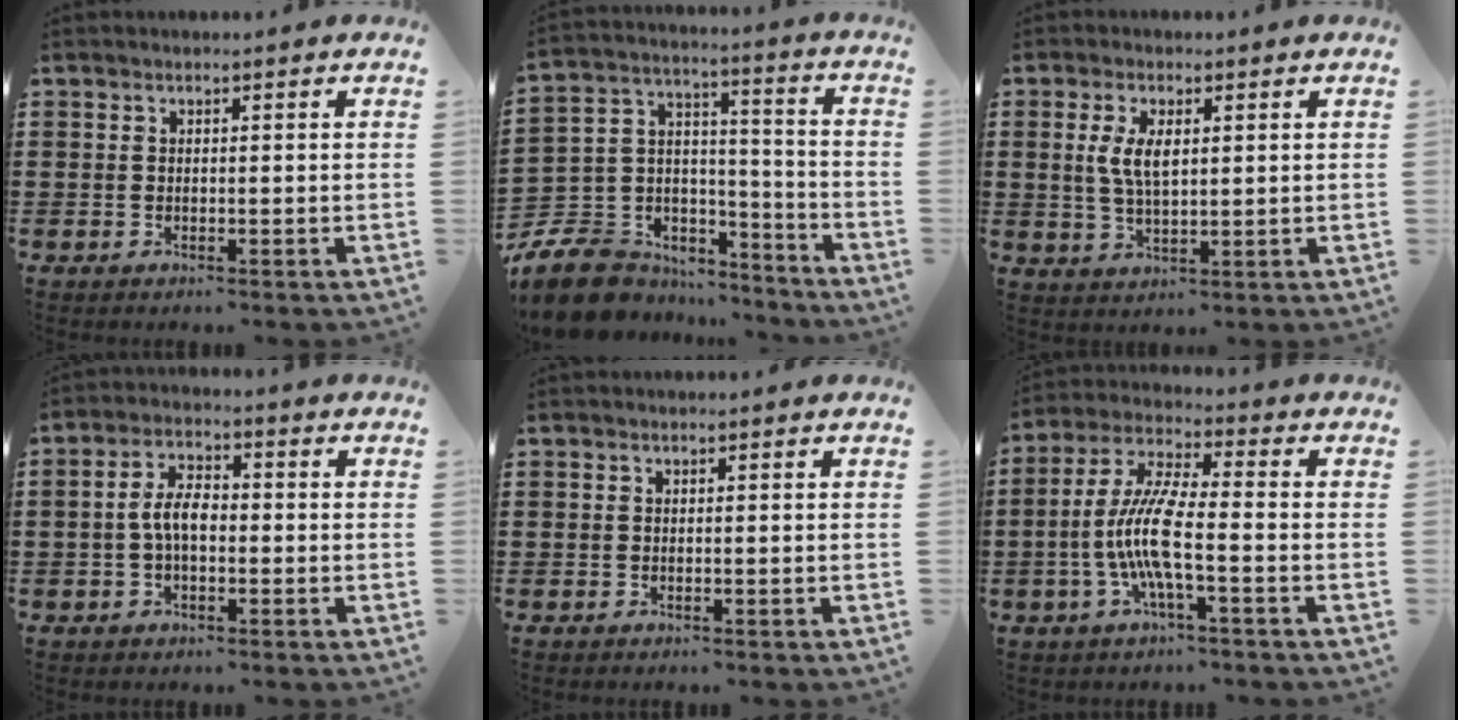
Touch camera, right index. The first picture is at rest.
{"total": 8.9, "force": [-6.6, 5.8, 1.8], "torque": [-0.069, 0.009, -0.124]}
{"total": 5.0, "force": [1.1, 2.2, 4.4], "torque": [-0.091, 0.009, 0.017]}
{"total": 5.1, "force": [-0.7, 2.5, 4.4], "torque": [-0.101, 0.001, -0.019]}
{"total": 0.0}
{"total": 9.4, "force": [-2.5, 1.9, 8.8], "torque": [-0.205, -0.015, -0.058]}